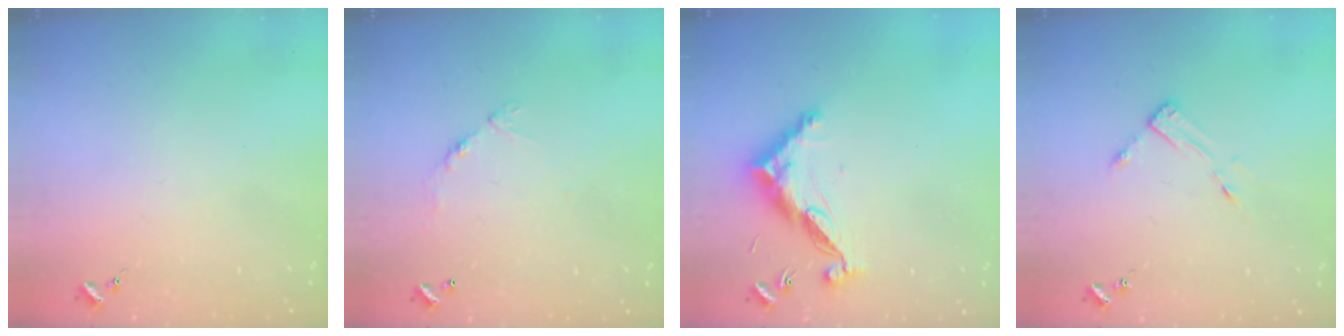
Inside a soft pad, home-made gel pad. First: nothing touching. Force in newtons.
{"total": 5.9, "press": 5.9, "slide": 0.4}
{"total": 12.4, "press": 12.4, "slide": 0.2}
{"total": 3.5, "press": 3.4, "slide": 0.3}